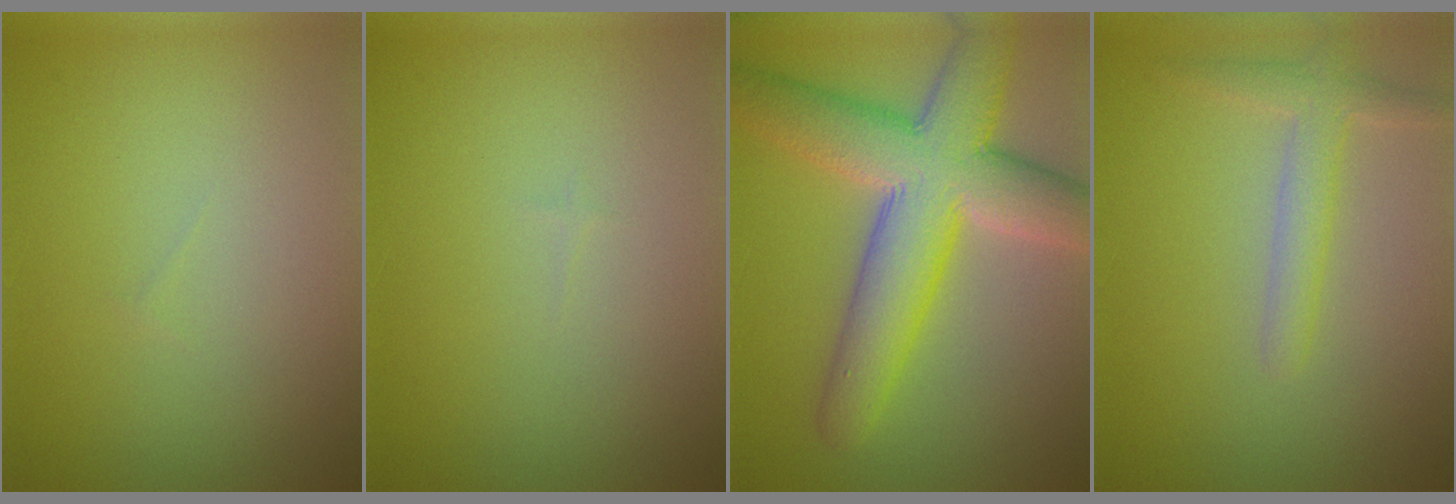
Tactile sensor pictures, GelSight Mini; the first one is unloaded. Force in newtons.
{"total": 0.0}
{"total": 9.7, "press": 9.7, "slide": 0.2}
{"total": 2.4, "press": 2.4, "slide": 0.1}